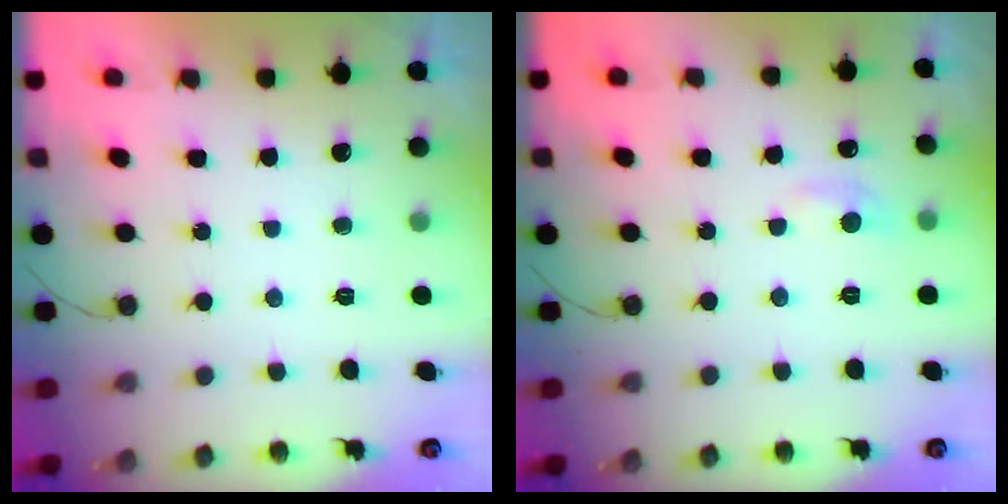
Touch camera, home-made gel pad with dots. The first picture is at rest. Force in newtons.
{"total": 6.1, "press": 6.0, "slide": 0.9}